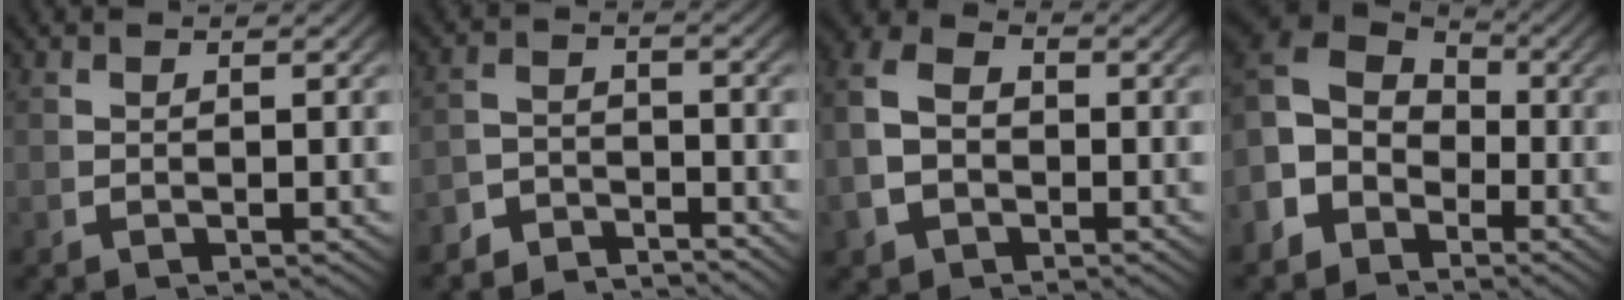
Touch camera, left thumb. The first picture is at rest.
{"total": 4.2, "force": [-4.1, 0.9, 0.3], "torque": [0.007, -0.014, -0.073]}
{"total": 5.8, "force": [-0.2, 4.6, 3.6], "torque": [-0.085, -0.006, 0.000]}
{"total": 9.0, "force": [1.8, 6.8, 5.6], "torque": [-0.112, -0.001, 0.027]}